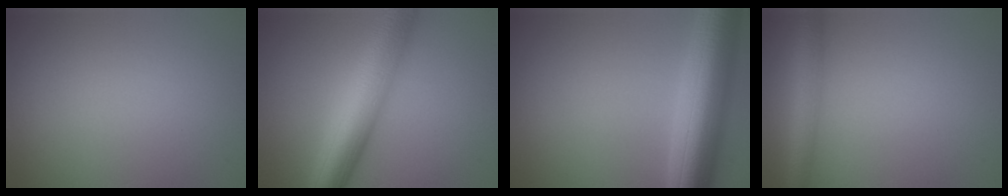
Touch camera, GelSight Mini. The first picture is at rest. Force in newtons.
{"total": 9.1, "press": 9.1, "slide": 0.2}
{"total": 9.2, "press": 9.2, "slide": 0.2}
{"total": 3.5, "press": 3.5, "slide": 0.1}